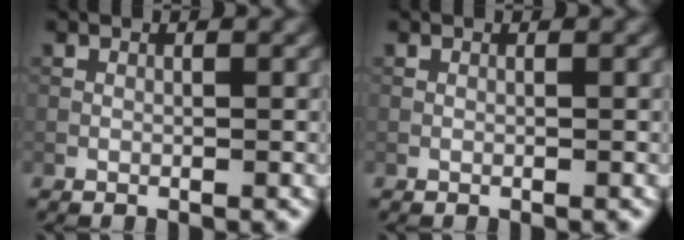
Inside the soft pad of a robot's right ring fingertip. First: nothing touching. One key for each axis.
{"total": 0.0}